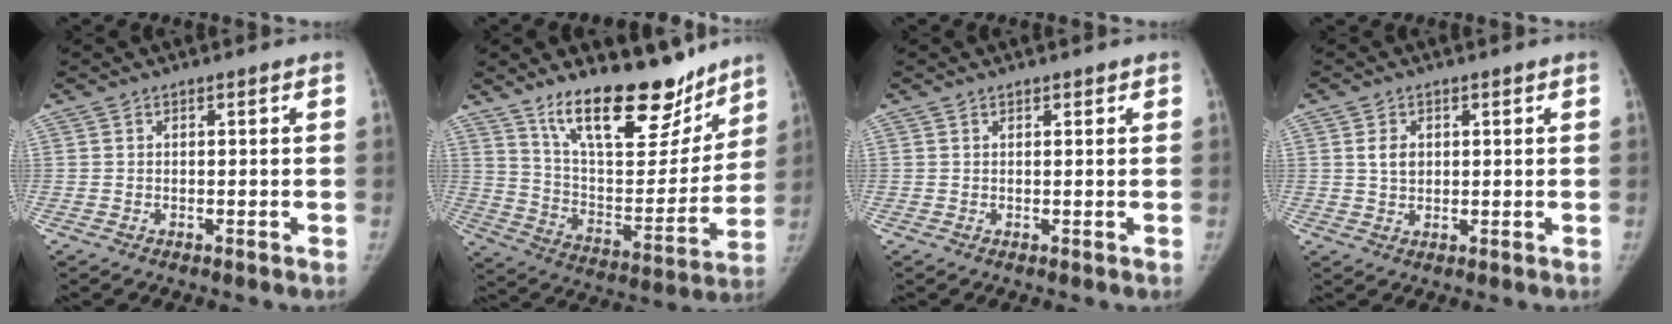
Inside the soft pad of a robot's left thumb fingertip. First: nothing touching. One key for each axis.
{"total": 23.4, "fx": 16.8, "fy": 9.2, "fz": 13.5, "tx": -0.154, "ty": -0.094, "tz": 0.273}
{"total": 0.8, "fx": 0.6, "fy": 0.4, "fz": 0.3, "tx": 0.000, "ty": -0.004, "tz": 0.007}
{"total": 3.2, "fx": 0.9, "fy": 2.4, "fz": 2.0, "tx": -0.023, "ty": -0.004, "tz": 0.017}